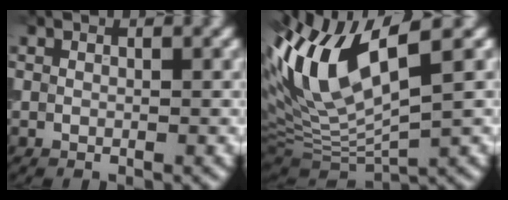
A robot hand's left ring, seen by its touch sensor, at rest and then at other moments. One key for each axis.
{"total": 11.3, "fx": 4.0, "fy": 3.6, "fz": 10.0, "tx": -0.209, "ty": 0.007, "tz": 0.077}